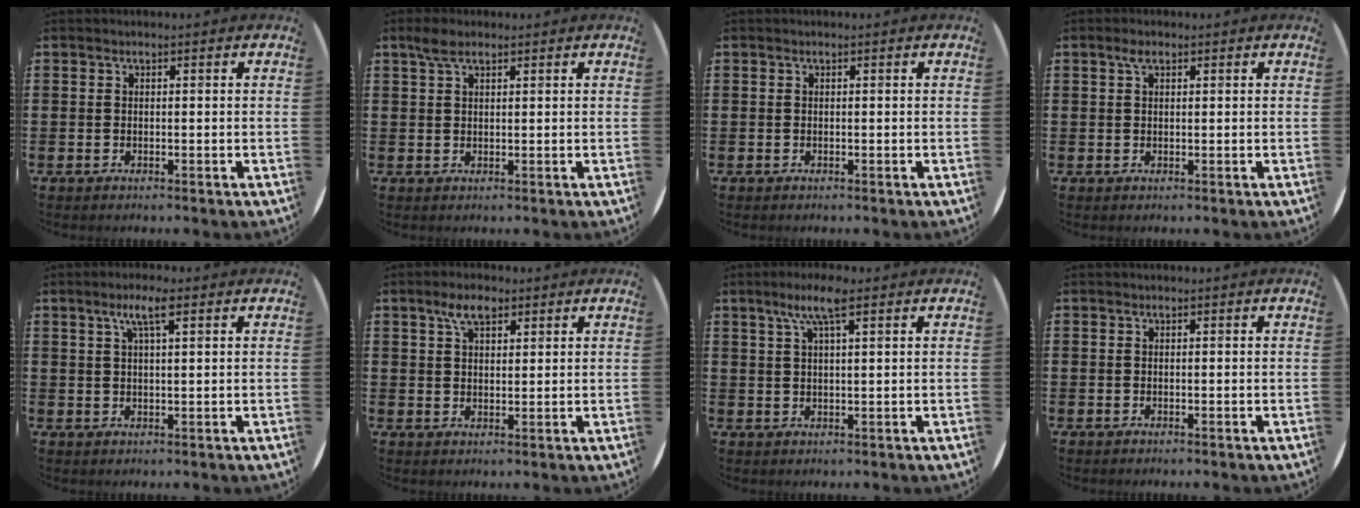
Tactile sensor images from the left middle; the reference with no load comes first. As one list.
[{"total": 2.4, "force": [1.6, 1.1, 1.4], "torque": [-0.030, 0.008, 0.029]}, {"total": 0.0}, {"total": 1.6, "force": [0.9, 0.7, 1.2], "torque": [-0.016, 0.003, 0.012]}, {"total": 4.1, "force": [2.3, 0.8, 3.3], "torque": [-0.060, 0.007, 0.036]}, {"total": 4.4, "force": [2.9, 2.0, 2.6], "torque": [-0.039, 0.003, 0.048]}, {"total": 5.2, "force": [3.1, 1.1, 4.0], "torque": [-0.077, 0.007, 0.051]}, {"total": 0.0}]